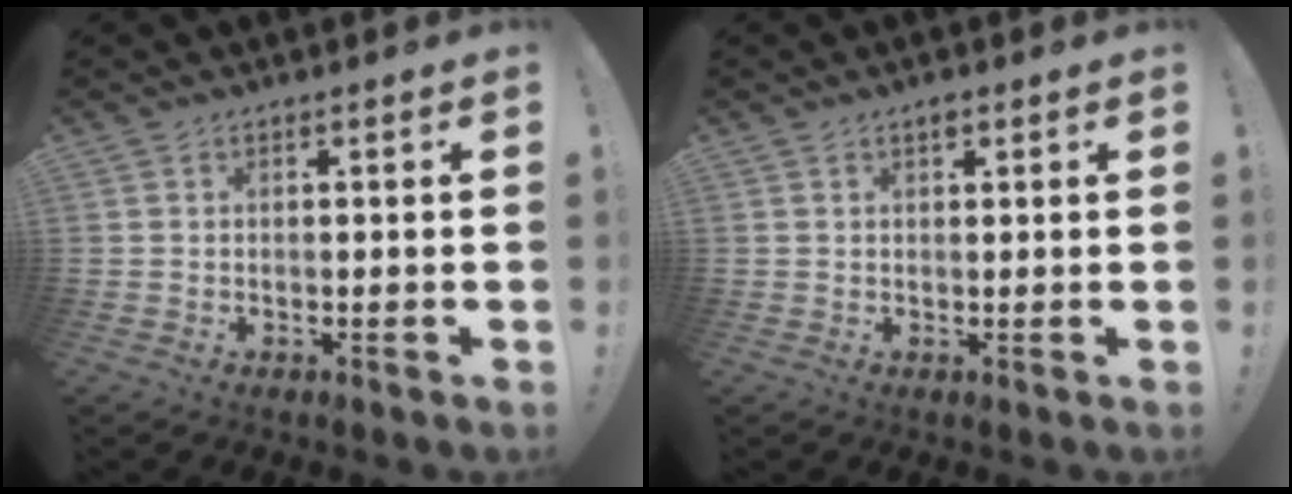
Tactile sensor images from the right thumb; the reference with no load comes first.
{"total": 1.3, "force": [1.0, 0.6, 0.7], "torque": [-0.006, -0.005, 0.017]}